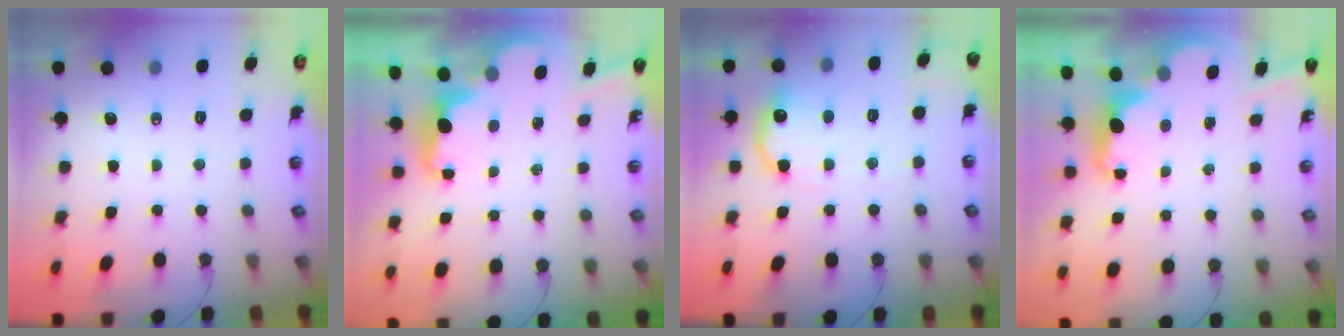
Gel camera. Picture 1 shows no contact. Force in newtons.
{"total": 3.7, "press": 3.6, "slide": 0.7}
{"total": 11.7, "press": 11.7, "slide": 0.5}
{"total": 3.5, "press": 3.4, "slide": 0.8}